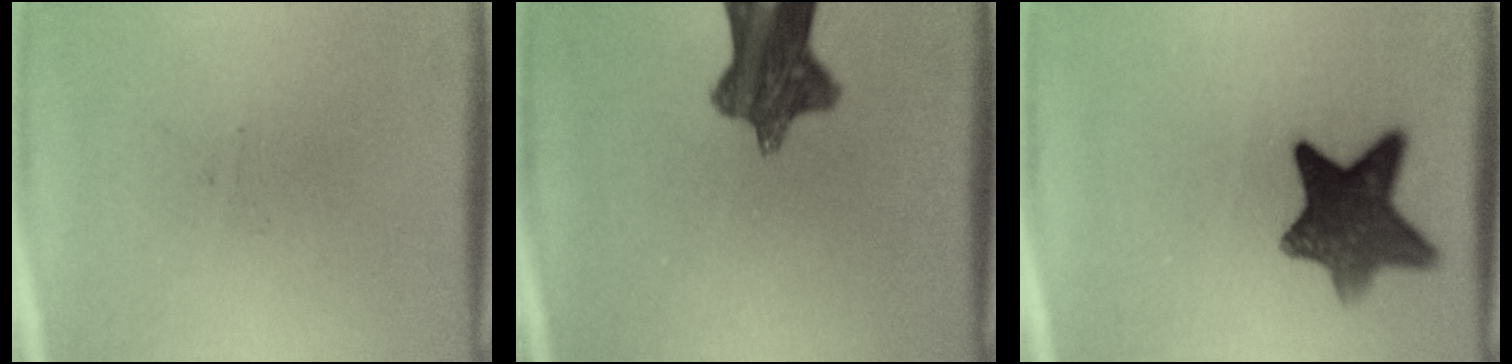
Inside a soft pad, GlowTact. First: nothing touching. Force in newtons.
{"total": 9.8}
{"total": 10.3}